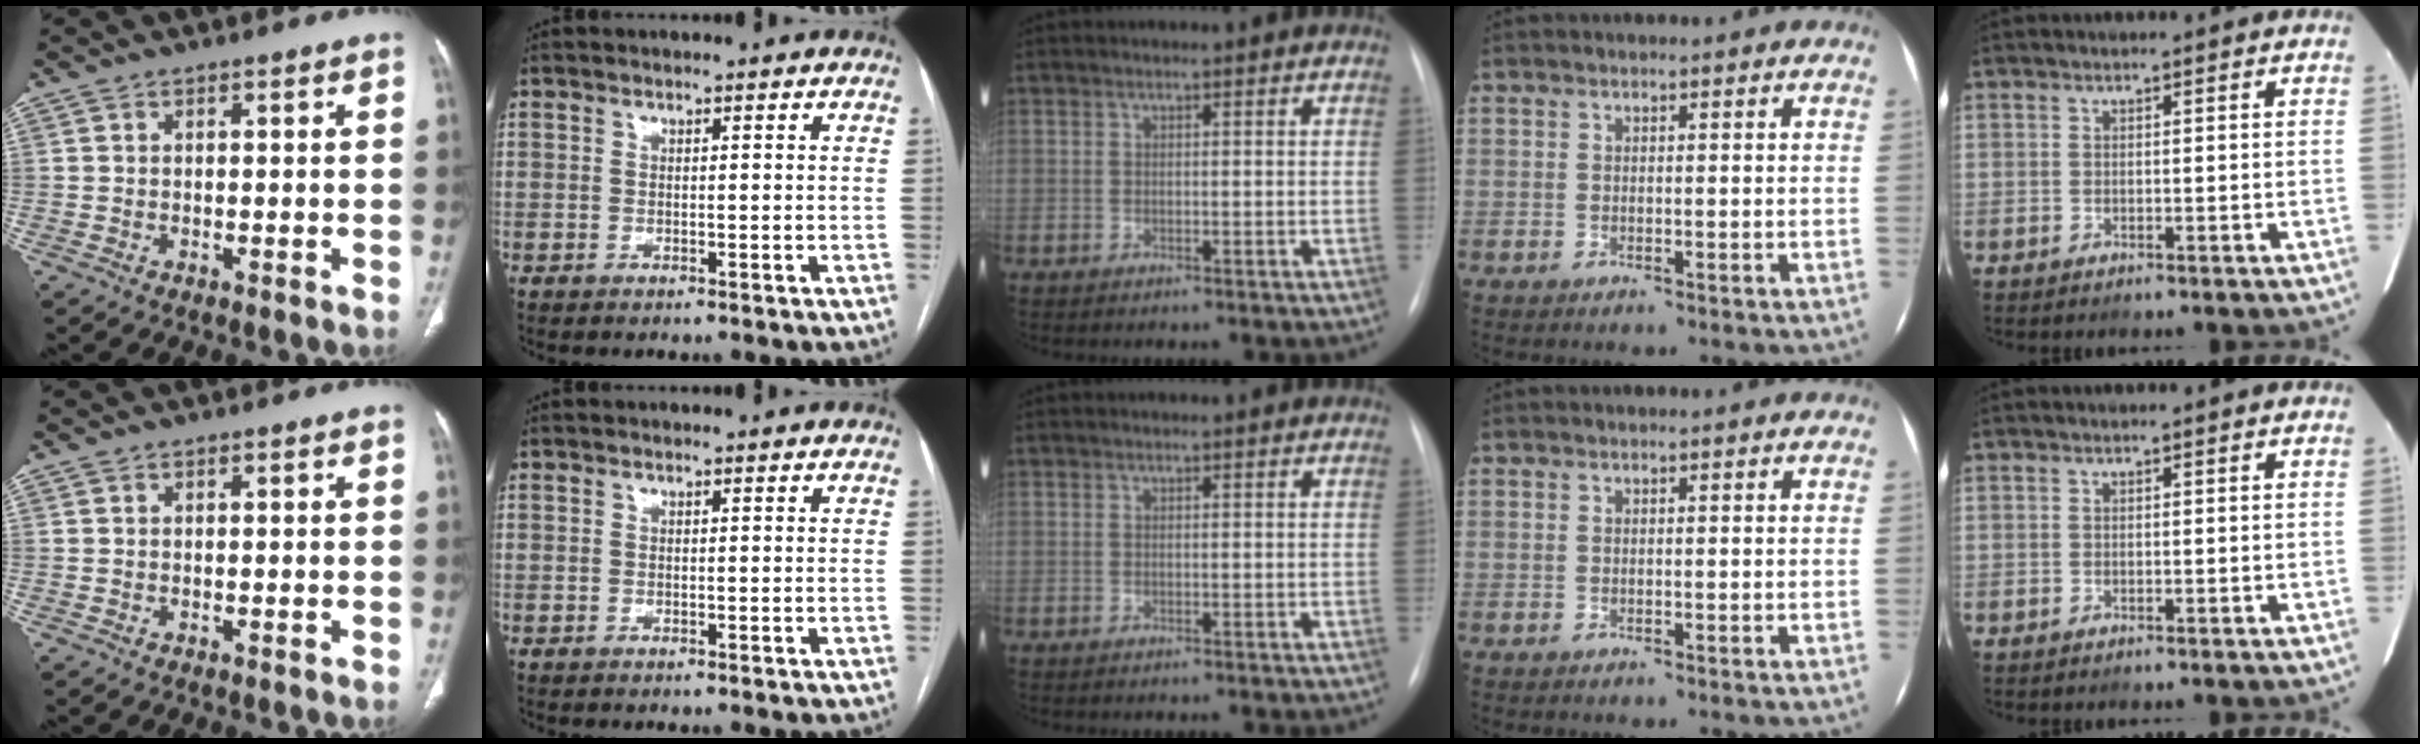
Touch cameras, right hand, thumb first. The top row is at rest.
{}